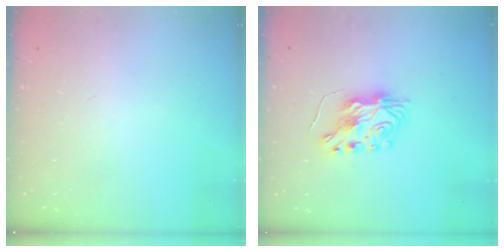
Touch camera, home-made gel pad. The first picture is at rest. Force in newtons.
{"total": 7.5, "press": 7.5, "slide": 0.6}